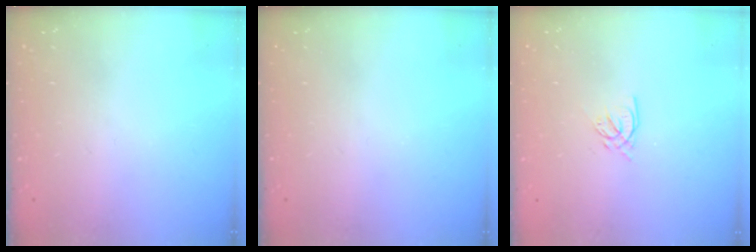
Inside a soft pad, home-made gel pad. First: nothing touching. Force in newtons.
{"total": 0.0}
{"total": 3.4, "press": 3.4, "slide": 0.2}